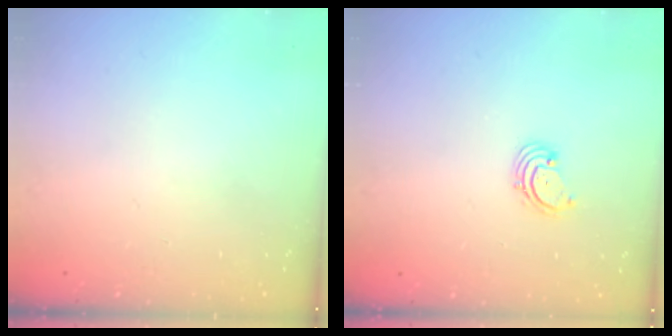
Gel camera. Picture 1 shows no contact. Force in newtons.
{"total": 1.6, "press": 1.6, "slide": 0.2}